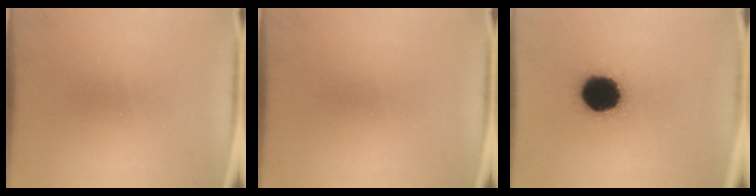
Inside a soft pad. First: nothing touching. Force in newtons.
{"total": 0.0}
{"total": 17.0}